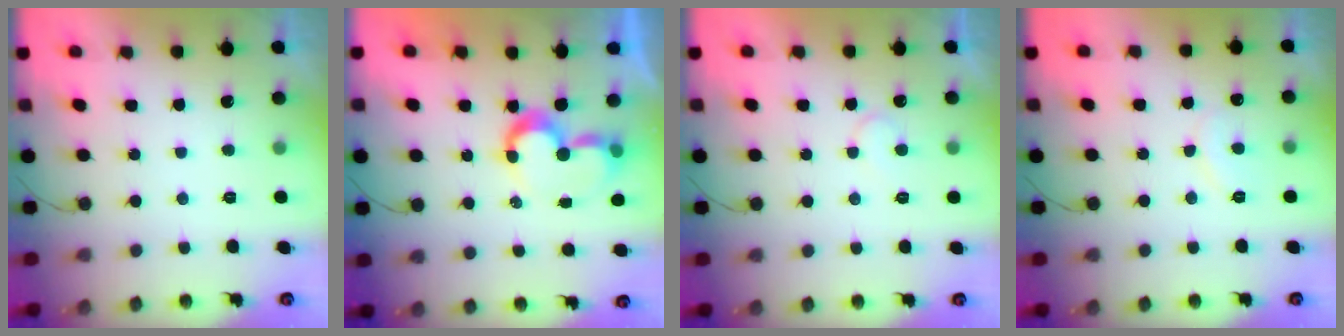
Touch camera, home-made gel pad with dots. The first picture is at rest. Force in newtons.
{"total": 8.7, "press": 8.7, "slide": 0.7}
{"total": 4.7, "press": 4.7, "slide": 0.4}
{"total": 6.9, "press": 6.9, "slide": 0.6}